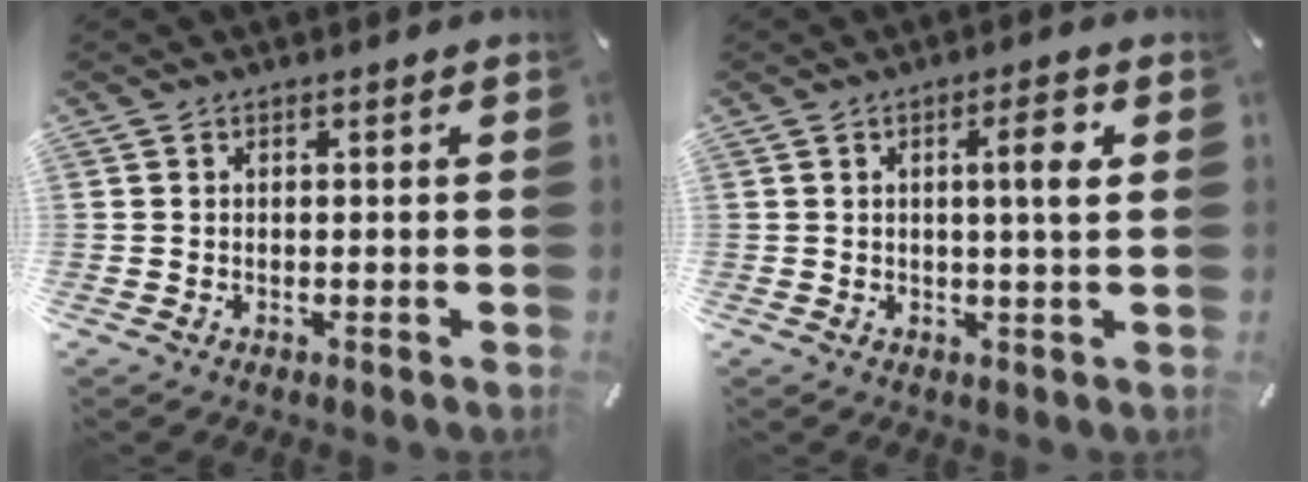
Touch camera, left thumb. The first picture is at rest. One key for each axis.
{"total": 6.9, "fx": 1.7, "fy": 0.8, "fz": 6.6, "tx": -0.105, "ty": -0.008, "tz": 0.018}